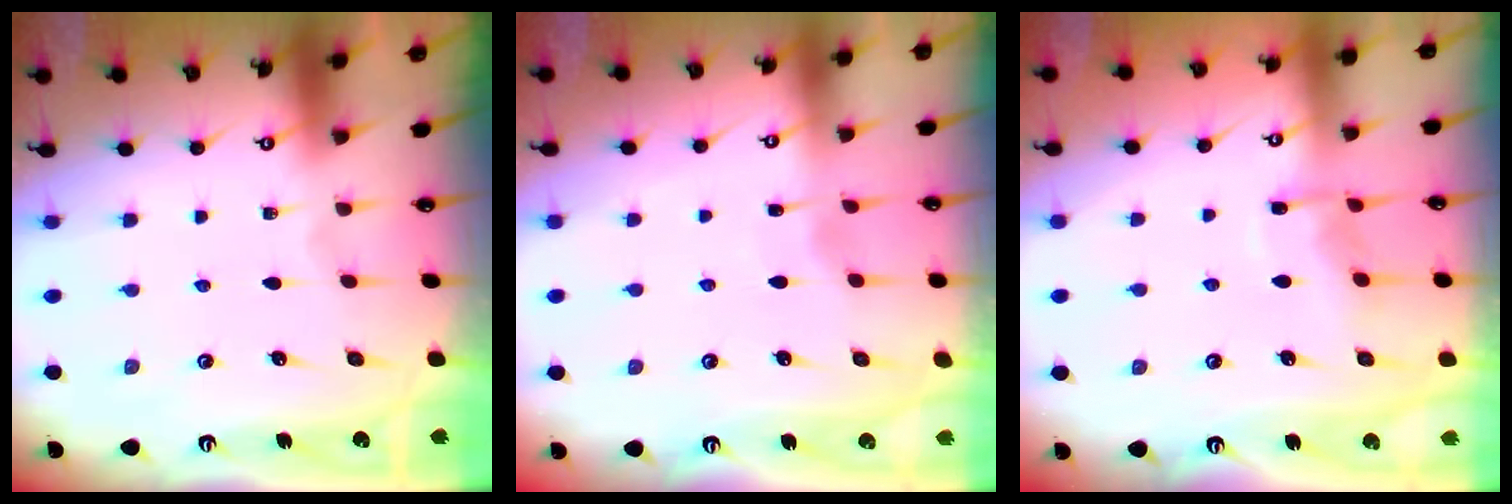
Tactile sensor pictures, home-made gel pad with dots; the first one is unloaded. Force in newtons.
{"total": 2.0, "press": 2.0, "slide": 0.3}
{"total": 6.0, "press": 5.9, "slide": 0.6}